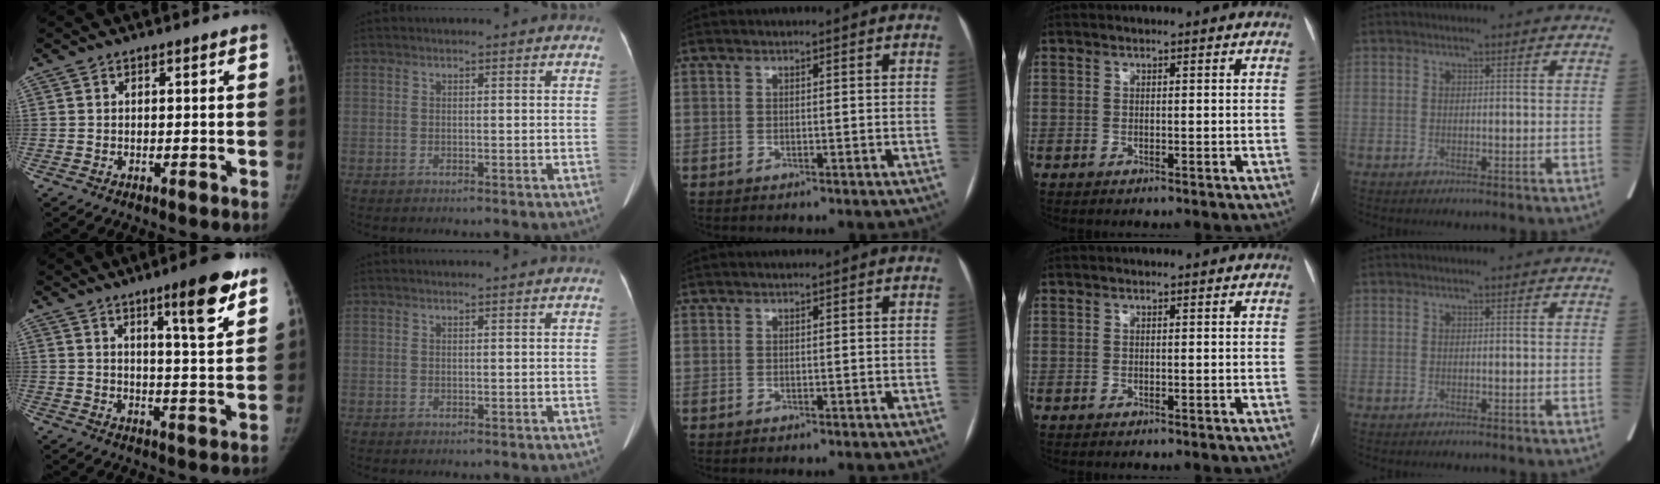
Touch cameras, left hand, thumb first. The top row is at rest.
{"thumb": {"total": 11.3, "force": [6.9, 1.6, 8.8], "torque": [-0.111, -0.039, 0.097]}, "index": {"total": 1.1, "force": [1.0, -0.2, 0.4], "torque": [-0.009, 0.008, 0.019]}}